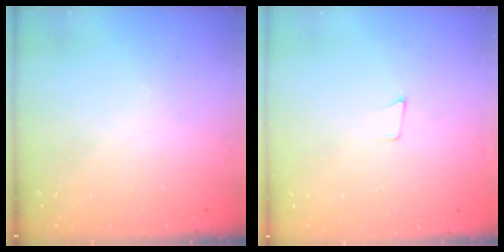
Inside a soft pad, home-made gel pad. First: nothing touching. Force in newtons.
{"total": 4.6, "press": 3.6, "slide": 2.9}